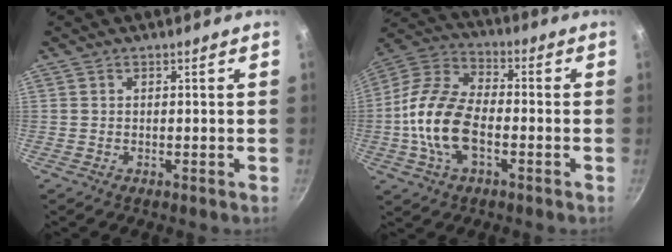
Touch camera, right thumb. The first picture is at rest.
{"total": 15.6, "force": [-3.1, 8.6, 12.6], "torque": [-0.235, 0.035, -0.077]}